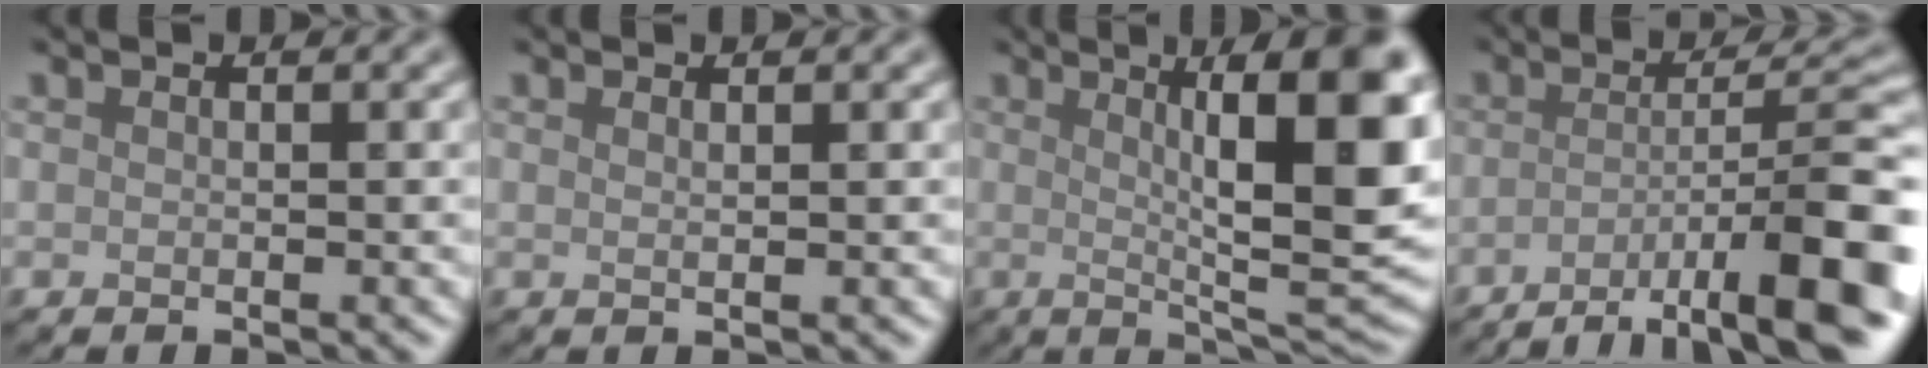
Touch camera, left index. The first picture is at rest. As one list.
[{"total": 0.8, "force": [0.5, 0.3, 0.6], "torque": [-0.004, -0.001, 0.004]}, {"total": 14.3, "force": [2.6, 3.7, 13.6], "torque": [-0.163, 0.003, 0.044]}, {"total": 10.4, "force": [-5.0, 2.4, 8.8], "torque": [-0.117, 0.005, -0.077]}]